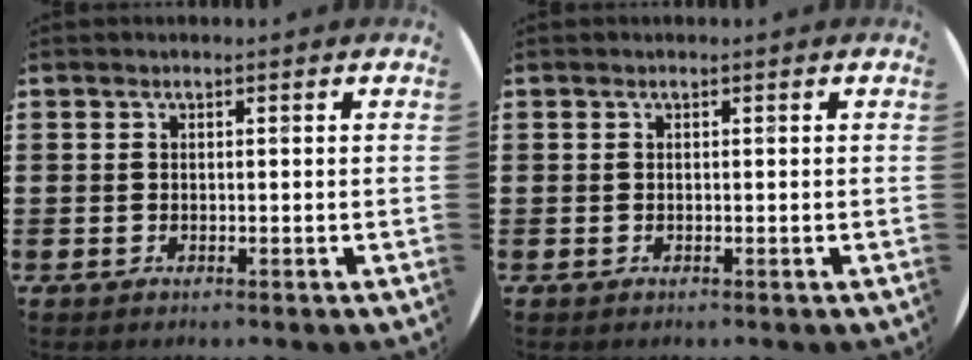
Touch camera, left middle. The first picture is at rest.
{"total": 0.0}